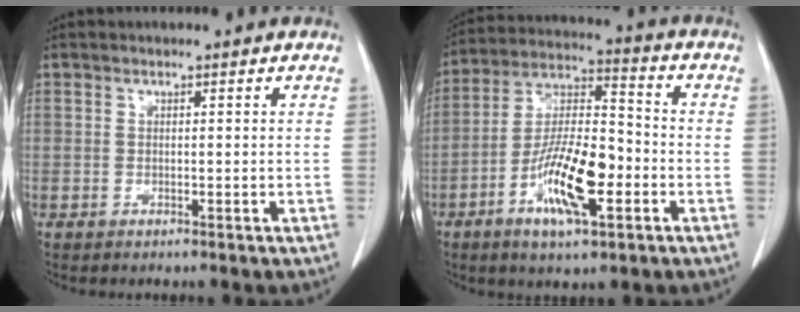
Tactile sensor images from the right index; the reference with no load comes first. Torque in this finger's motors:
{"motor_torque": [1.37, -0.76, 0.40, 0.21]}